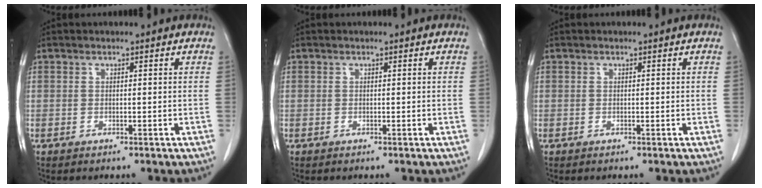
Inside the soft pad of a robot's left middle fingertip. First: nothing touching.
{"total": 0.0}
{"total": 0.0}